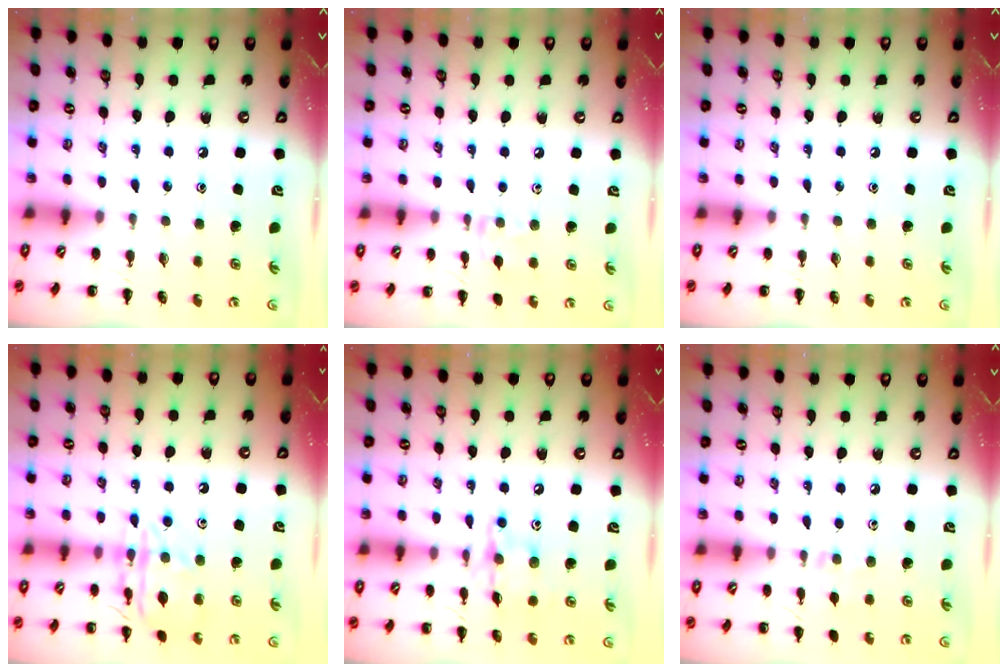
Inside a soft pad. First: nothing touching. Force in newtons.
{"total": 7.7, "press": 7.5, "slide": 1.6}
{"total": 0.0}
{"total": 14.8, "press": 14.7, "slide": 1.1}
{"total": 10.4, "press": 10.4, "slide": 0.5}
{"total": 5.8, "press": 5.4, "slide": 2.0}